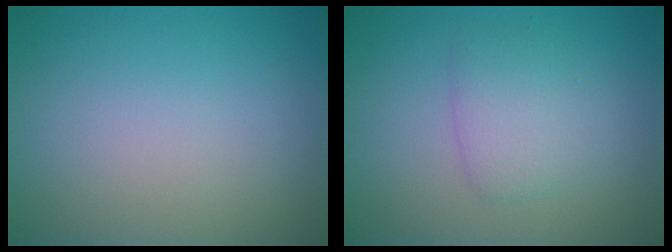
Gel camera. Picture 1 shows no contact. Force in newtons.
{"total": 2.9, "press": 2.9, "slide": 0.1}